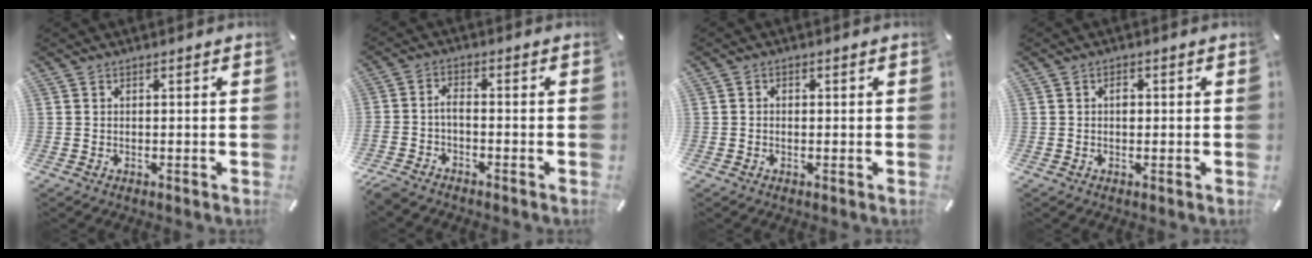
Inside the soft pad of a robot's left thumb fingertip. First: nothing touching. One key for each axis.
{"total": 3.7, "fx": -2.8, "fy": 1.1, "fz": 2.2, "tx": -0.059, "ty": 0.005, "tz": -0.059}
{"total": 1.0, "fx": -0.3, "fy": 0.8, "fz": 0.6, "tx": -0.011, "ty": 0.003, "tz": -0.008}
{"total": 1.7, "fx": 0.1, "fy": 1.2, "fz": 1.2, "tx": -0.017, "ty": 0.002, "tz": -0.003}